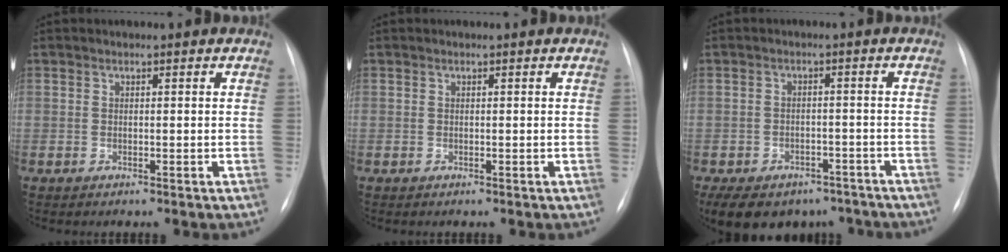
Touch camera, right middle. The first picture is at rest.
{"total": 0.0}
{"total": 17.6, "force": [-12.0, 10.9, 6.7], "torque": [-0.185, -0.006, -0.149]}